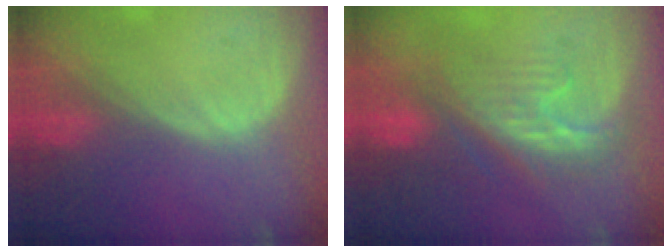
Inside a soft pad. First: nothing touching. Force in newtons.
{"total": 7.9, "press": 7.8, "slide": 1.3}